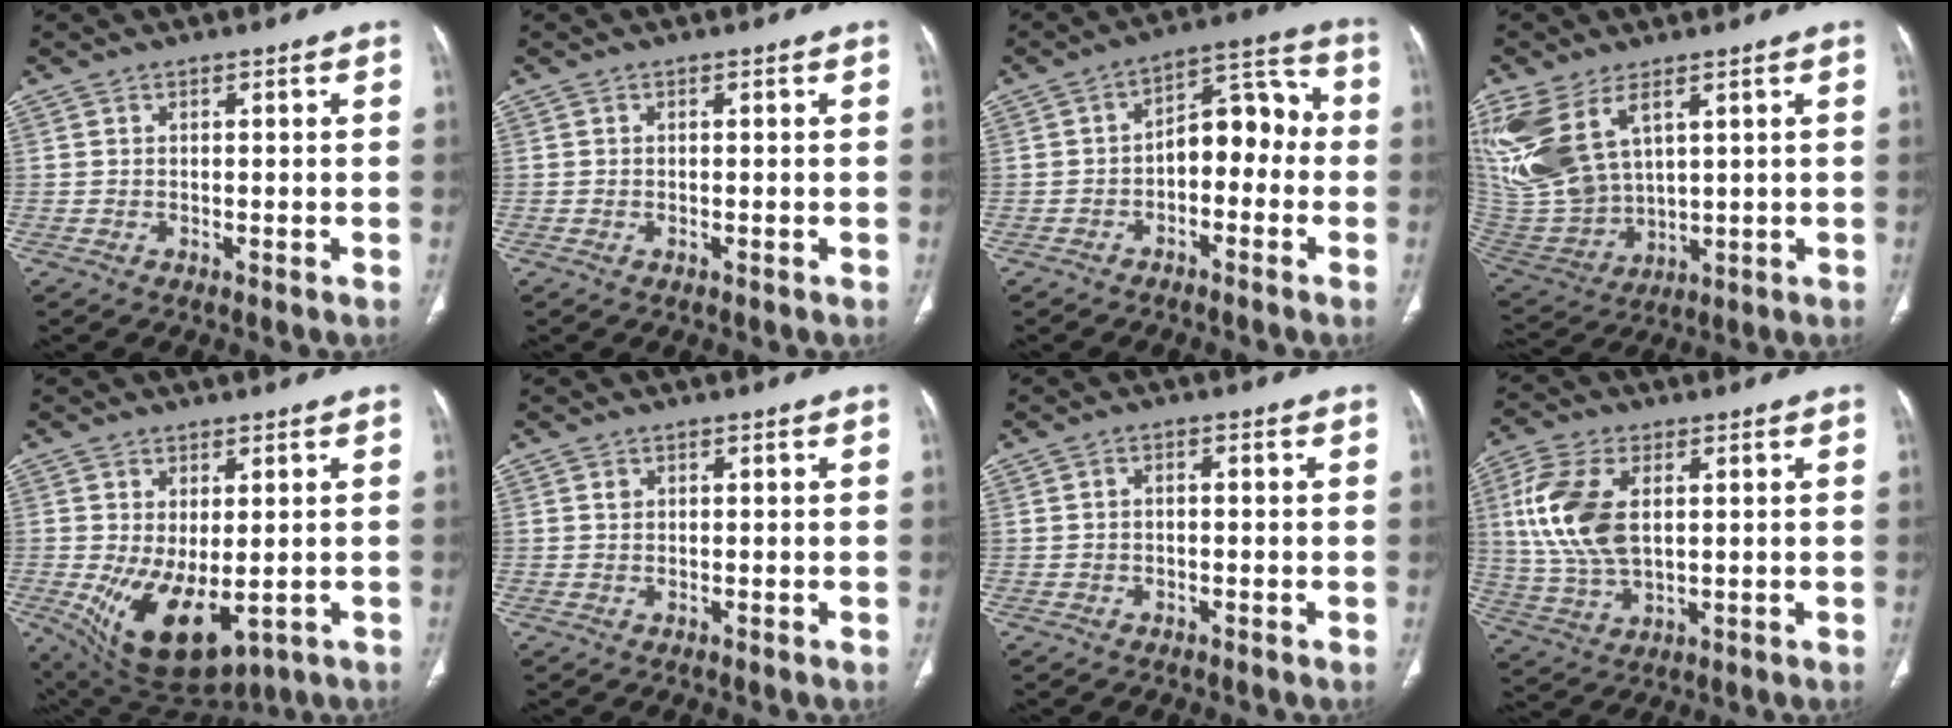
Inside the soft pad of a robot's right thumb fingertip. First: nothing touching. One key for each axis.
{"total": 0.0}
{"total": 10.1, "fx": -1.8, "fy": 6.1, "fz": 7.9, "tx": -0.077, "ty": 0.053, "tz": -0.040}
{"total": 18.0, "fx": 7.7, "fy": 10.0, "fz": 12.9, "tx": -0.290, "ty": -0.027, "tz": 0.173}
{"total": 12.7, "fx": -2.3, "fy": 6.4, "fz": 10.7, "tx": -0.179, "ty": -0.020, "tz": -0.007}
{"total": 0.6, "fx": 0.3, "fy": 0.5, "fz": 0.2, "tx": -0.001, "ty": 0.000, "tz": 0.006}
{"total": 1.0, "fx": -0.2, "fy": 0.7, "fz": 0.7, "tx": -0.011, "ty": 0.005, "tz": -0.006}
{"total": 13.6, "fx": 2.7, "fy": 7.6, "fz": 11.0, "tx": -0.242, "ty": -0.004, "tz": 0.057}